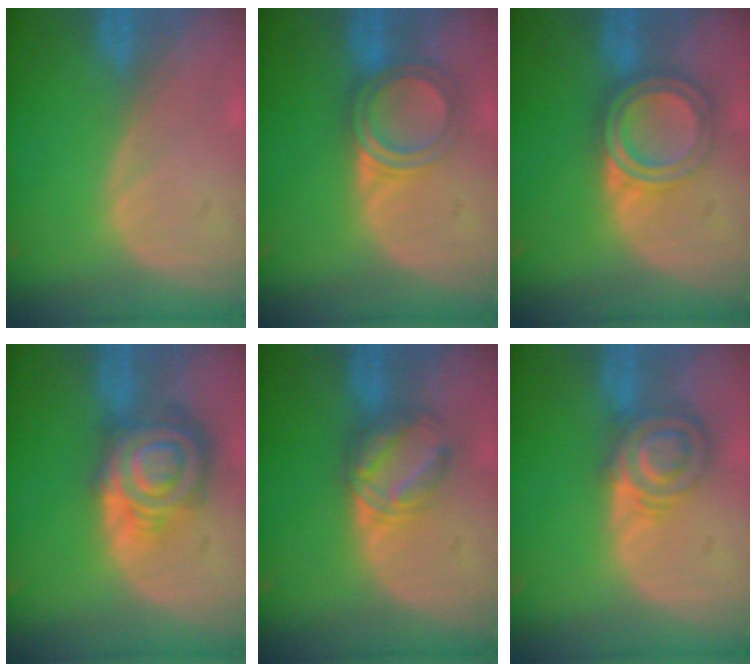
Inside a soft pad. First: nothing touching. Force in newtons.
{"total": 5.1, "press": 5.0, "slide": 0.9}
{"total": 5.8, "press": 5.8, "slide": 0.2}
{"total": 9.1, "press": 9.1, "slide": 0.5}
{"total": 5.8, "press": 5.5, "slide": 1.8}
{"total": 6.3, "press": 6.1, "slide": 1.4}